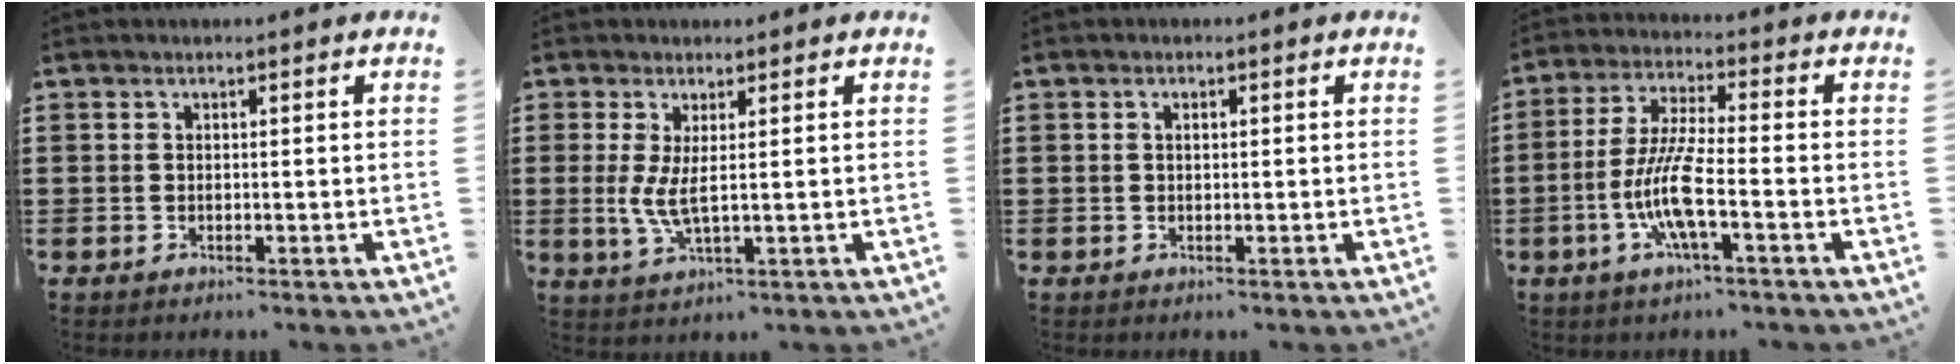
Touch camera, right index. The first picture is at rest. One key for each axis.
{"total": 3.8, "fx": 0.6, "fy": 0.6, "fz": 3.7, "tx": -0.095, "ty": -0.013, "tz": 0.005}
{"total": 0.9, "fx": 0.1, "fy": 0.4, "fz": 0.8, "tx": -0.016, "ty": 0.003, "tz": 0.001}
{"total": 9.1, "fx": -3.1, "fy": 1.5, "fz": 8.4, "tx": -0.186, "ty": -0.016, "tz": -0.067}